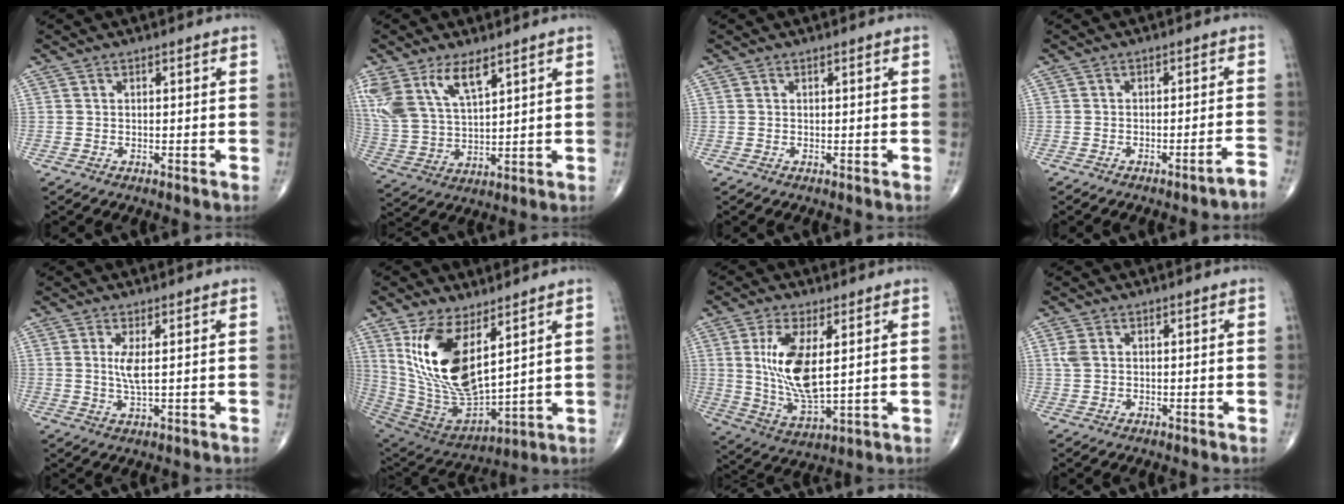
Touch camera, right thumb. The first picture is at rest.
{"total": 12.7, "force": [7.4, 5.6, 8.7], "torque": [-0.174, -0.020, 0.158]}
{"total": 0.0}
{"total": 2.5, "force": [-2.2, 0.0, 1.2], "torque": [-0.015, 0.024, -0.031]}
{"total": 3.5, "force": [0.8, 0.6, 3.4], "torque": [-0.074, -0.014, 0.020]}
{"total": 19.2, "force": [7.3, 8.7, 15.6], "torque": [-0.294, -0.042, 0.161]}
{"total": 13.0, "force": [2.6, 5.2, 11.7], "torque": [-0.229, -0.025, 0.061]}
{"total": 1.9, "force": [0.5, 1.2, 1.4], "torque": [-0.043, 0.007, 0.014]}